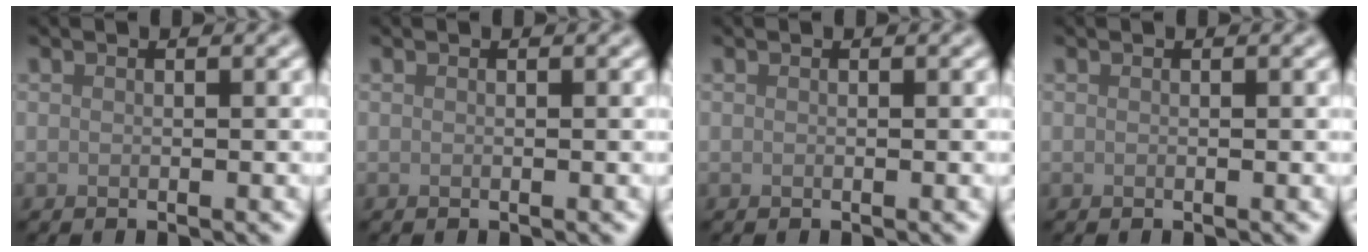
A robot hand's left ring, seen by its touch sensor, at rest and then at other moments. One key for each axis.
{"total": 0.0}
{"total": 0.0}
{"total": 0.0}